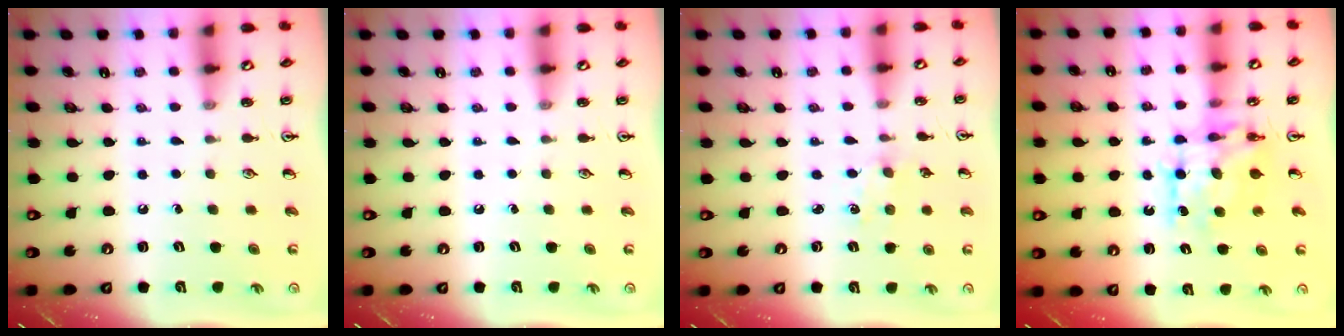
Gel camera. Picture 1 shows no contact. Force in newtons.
{"total": 0.0}
{"total": 0.7, "press": 0.7, "slide": 0.2}
{"total": 8.6, "press": 8.5, "slide": 0.7}